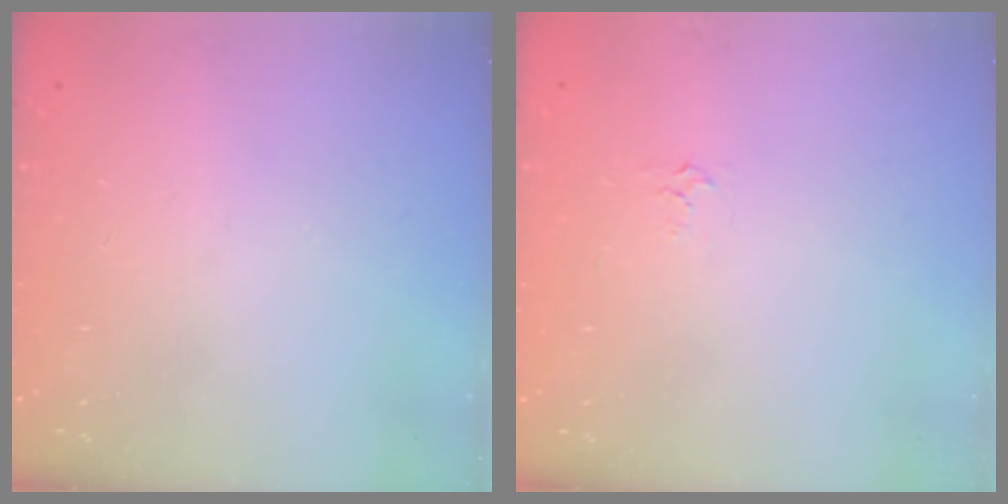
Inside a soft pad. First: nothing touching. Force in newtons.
{"total": 3.2, "press": 3.1, "slide": 0.5}